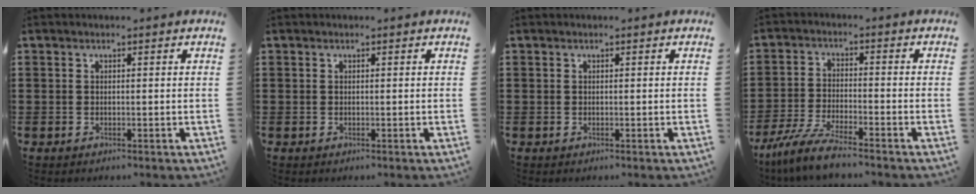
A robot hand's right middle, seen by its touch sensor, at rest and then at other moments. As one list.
[{"total": 0.0}, {"total": 0.0}, {"total": 5.7, "force": [-5.1, -0.1, 2.7], "torque": [-0.071, -0.017, -0.102]}]